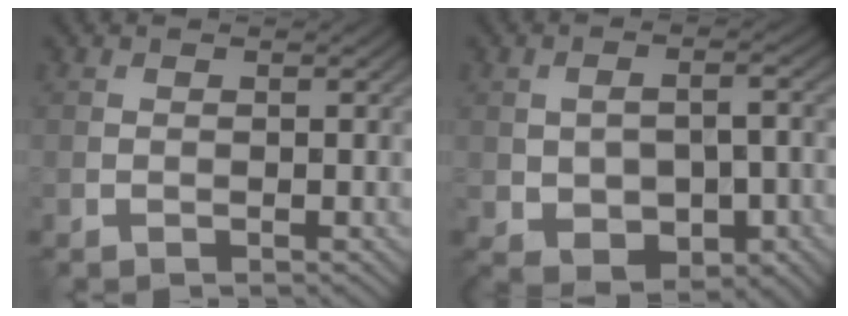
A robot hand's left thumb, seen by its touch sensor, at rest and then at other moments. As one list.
[{"total": 8.0, "force": [-1.8, 4.9, 6.1], "torque": [-0.111, -0.017, -0.019]}]